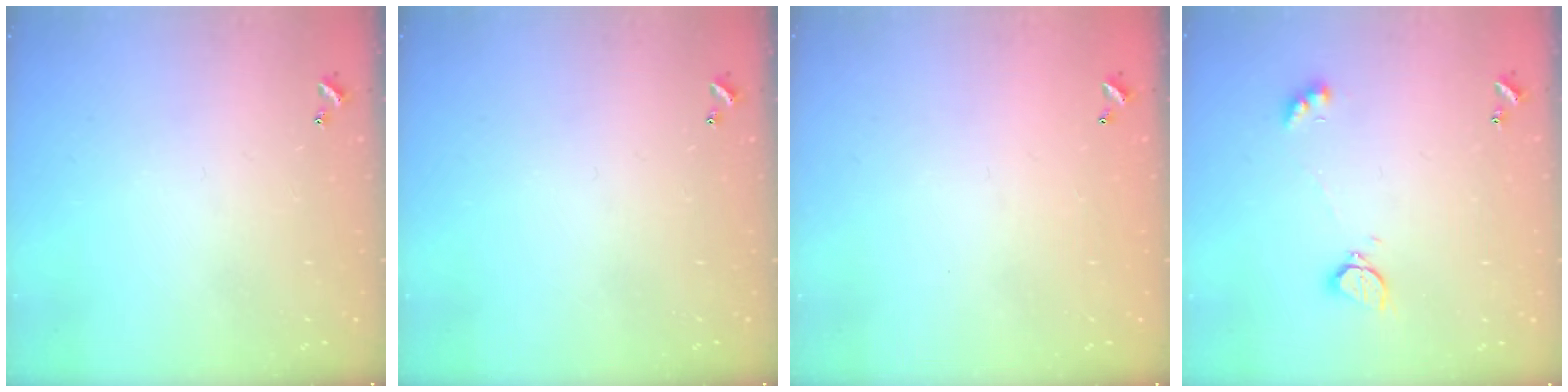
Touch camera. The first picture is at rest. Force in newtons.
{"total": 0.0}
{"total": 2.8, "press": 2.8, "slide": 0.1}
{"total": 2.0, "press": 1.9, "slide": 0.5}